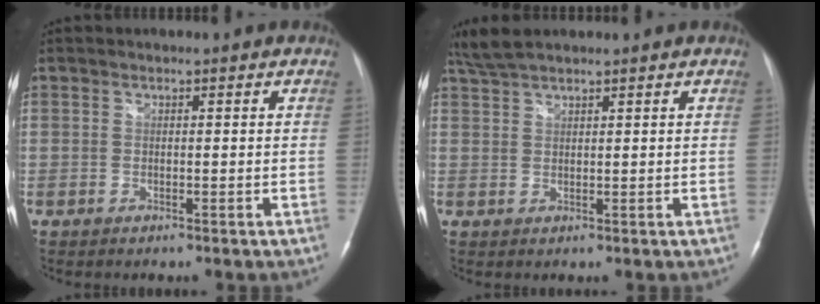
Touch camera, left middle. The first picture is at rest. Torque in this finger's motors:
{"motor_torque": [0.25, -0.17, 0.01, 0.03]}